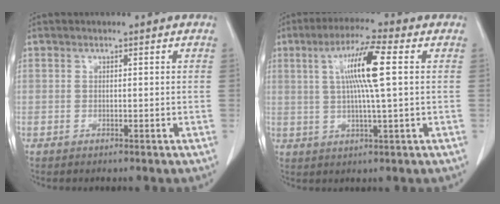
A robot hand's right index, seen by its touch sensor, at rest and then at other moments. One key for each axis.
{"total": 9.2, "fx": 2.0, "fy": -0.2, "fz": 9.0, "tx": -0.166, "ty": 0.005, "tz": 0.034}